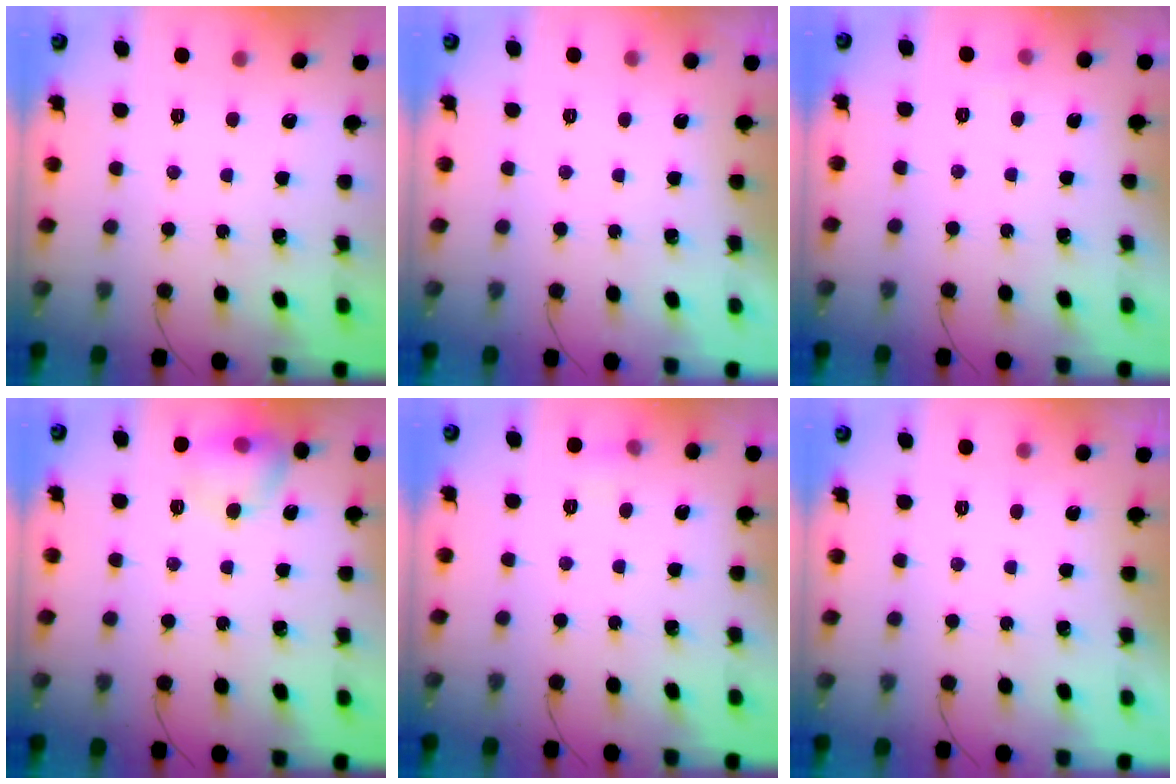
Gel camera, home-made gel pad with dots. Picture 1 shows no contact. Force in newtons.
{"total": 0.0}
{"total": 2.3, "press": 2.1, "slide": 0.9}
{"total": 10.0, "press": 9.9, "slide": 1.5}
{"total": 4.1, "press": 3.9, "slide": 1.2}
{"total": 0.0}